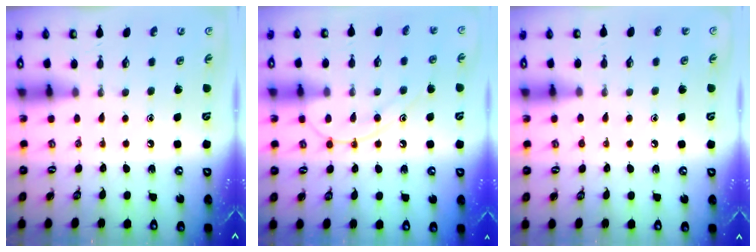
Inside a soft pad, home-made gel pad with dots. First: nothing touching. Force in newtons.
{"total": 12.1, "press": 12.1, "slide": 0.7}
{"total": 2.9, "press": 2.9, "slide": 0.4}